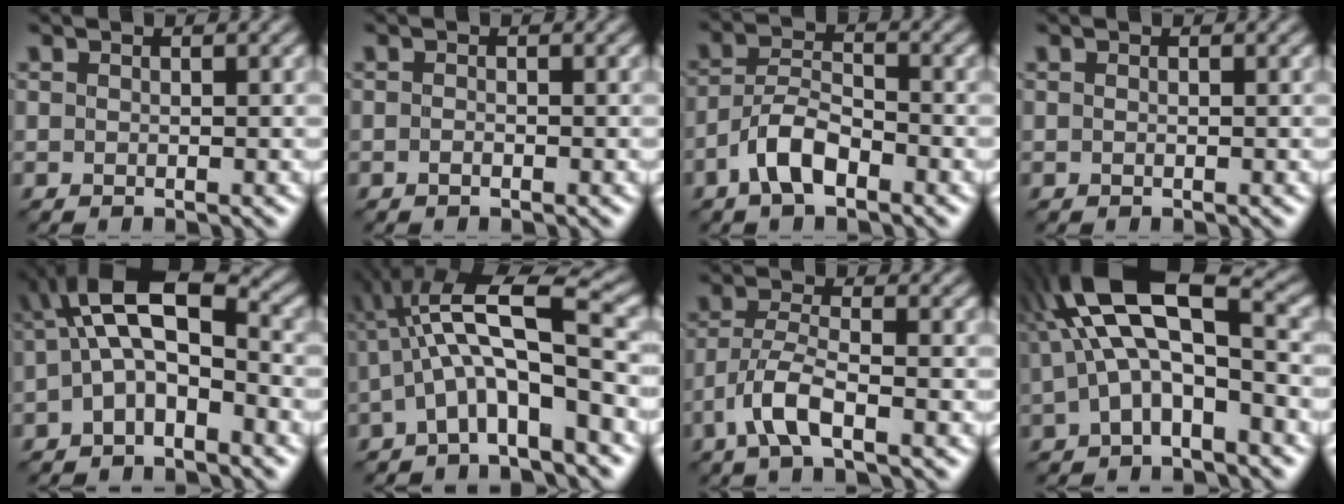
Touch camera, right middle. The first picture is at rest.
{"total": 0.5, "force": [-0.3, 0.2, 0.4], "torque": [-0.009, -0.001, -0.006]}
{"total": 4.2, "force": [-2.5, 1.7, 2.9], "torque": [-0.052, 0.011, -0.053]}
{"total": 0.0}
{"total": 6.3, "force": [-0.4, 2.9, 5.6], "torque": [-0.101, 0.022, -0.021]}
{"total": 7.9, "force": [-0.8, 2.3, 7.5], "torque": [-0.134, 0.023, -0.026]}
{"total": 4.1, "force": [-2.2, 1.1, 3.2], "torque": [-0.072, 0.004, -0.051]}
{"total": 9.7, "force": [1.8, 4.1, 8.6], "torque": [-0.158, 0.028, 0.017]}